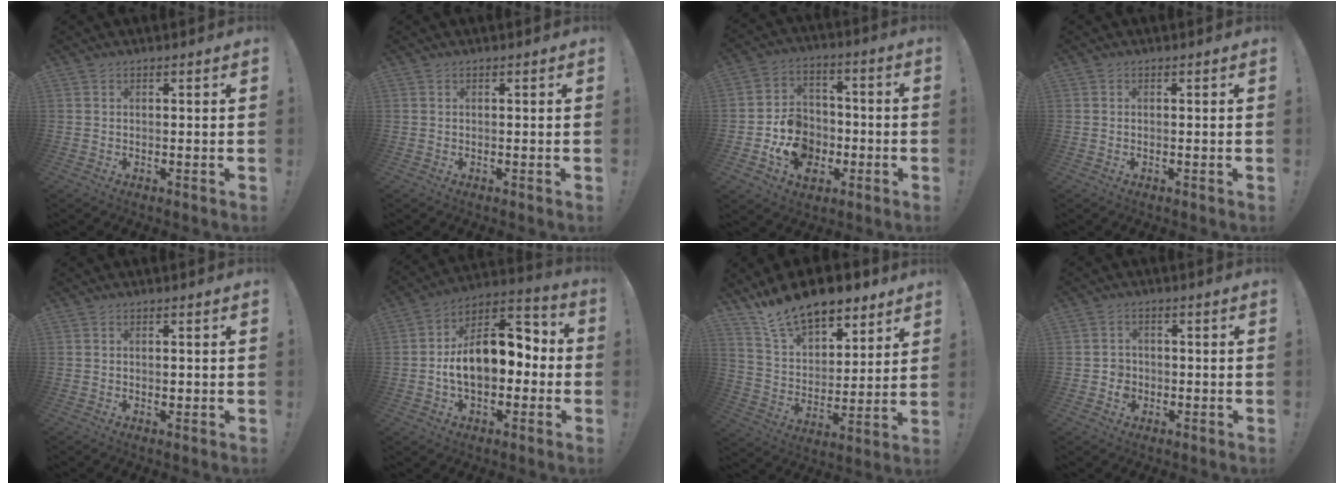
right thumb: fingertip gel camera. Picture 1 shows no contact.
{"total": 0.0}
{"total": 13.1, "force": [-5.0, 10.6, 5.8], "torque": [-0.099, 0.035, -0.082]}
{"total": 0.0}
{"total": 0.9, "force": [0.0, 0.8, 0.4], "torque": [-0.005, 0.004, -0.001]}
{"total": 16.5, "force": [0.2, 10.3, 13.0], "torque": [-0.192, 0.004, 0.009]}
{"total": 15.8, "force": [13.0, 6.8, 5.9], "torque": [-0.118, -0.091, 0.241]}
{"total": 4.1, "force": [-1.3, 3.7, 1.4], "torque": [-0.021, 0.002, -0.026]}